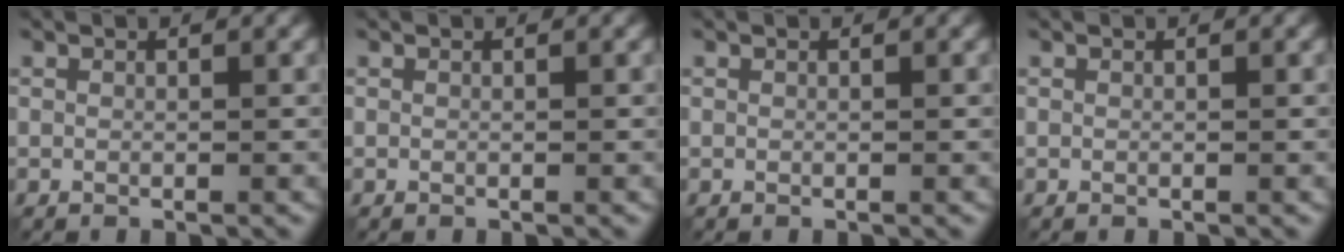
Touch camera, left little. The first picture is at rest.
{"total": 0.0}
{"total": 0.0}
{"total": 0.0}